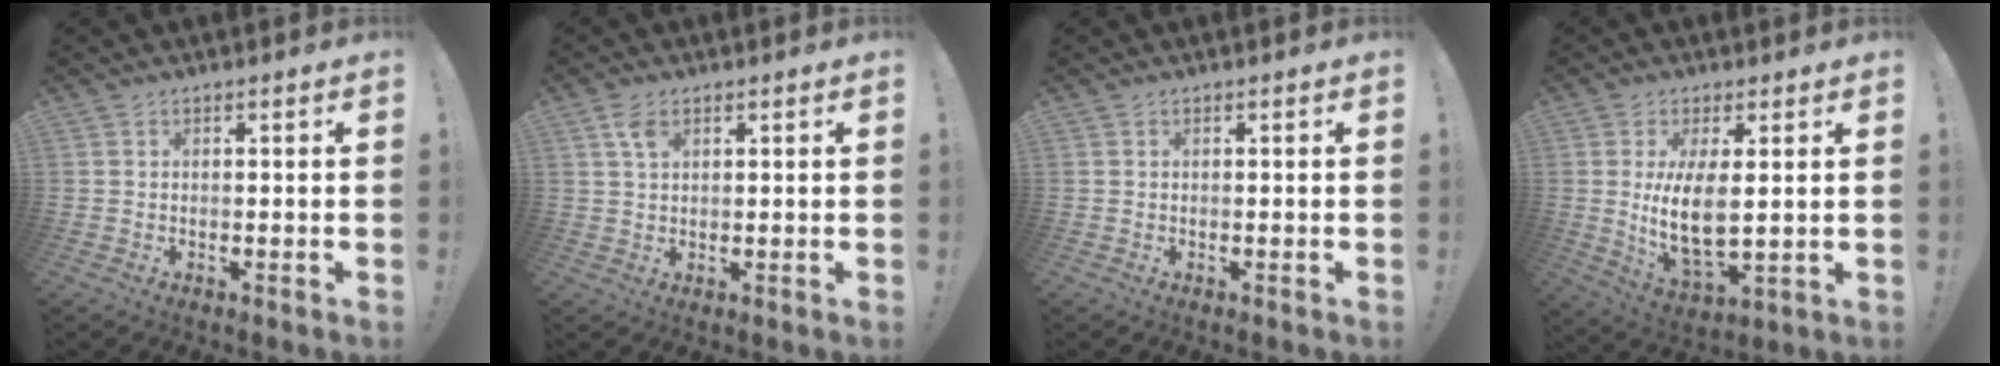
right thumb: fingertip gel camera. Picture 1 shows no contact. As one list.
[{"total": 4.2, "force": [2.2, 2.2, 2.9], "torque": [-0.052, -0.003, 0.041]}, {"total": 0.0}, {"total": 11.3, "force": [1.8, 4.6, 10.2], "torque": [-0.206, -0.025, 0.030]}]